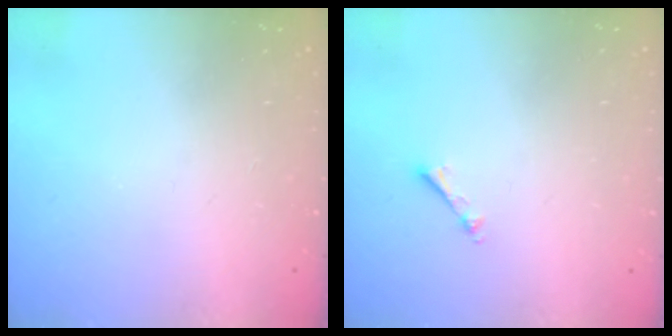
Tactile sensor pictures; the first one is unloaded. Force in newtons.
{"total": 1.0, "press": 1.0, "slide": 0.2}